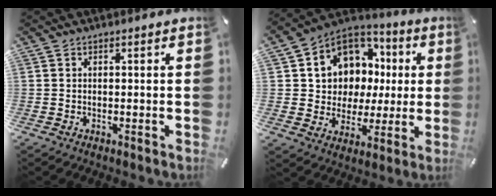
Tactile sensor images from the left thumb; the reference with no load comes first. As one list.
[{"total": 10.0, "force": [3.2, 9.3, 1.9], "torque": [-0.045, -0.038, 0.071]}]